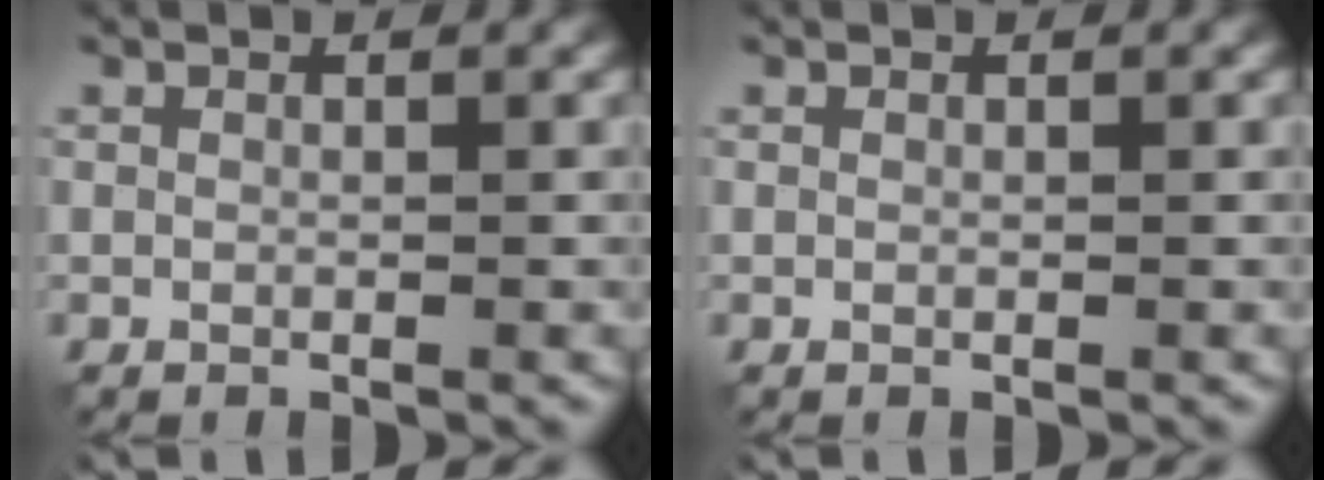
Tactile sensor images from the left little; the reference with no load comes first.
{"total": 0.0}